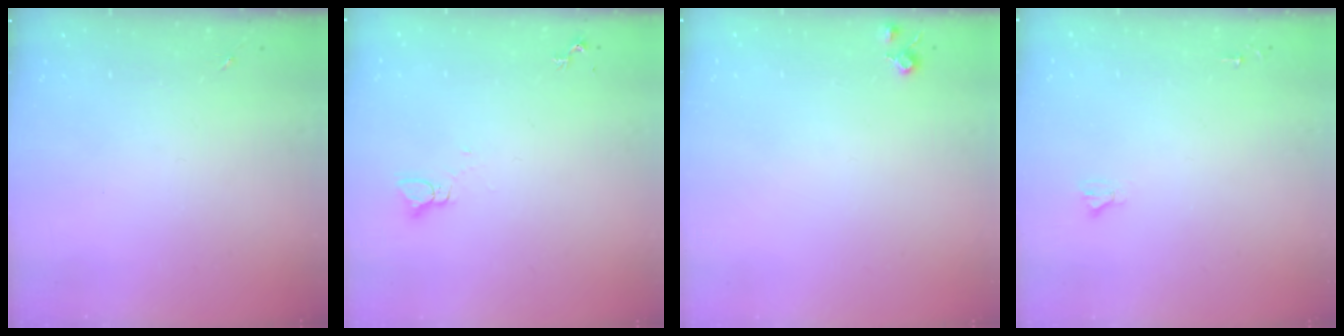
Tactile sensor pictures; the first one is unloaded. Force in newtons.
{"total": 2.2, "press": 2.2, "slide": 0.1}
{"total": 5.7, "press": 5.6, "slide": 0.9}
{"total": 2.0, "press": 2.0, "slide": 0.2}